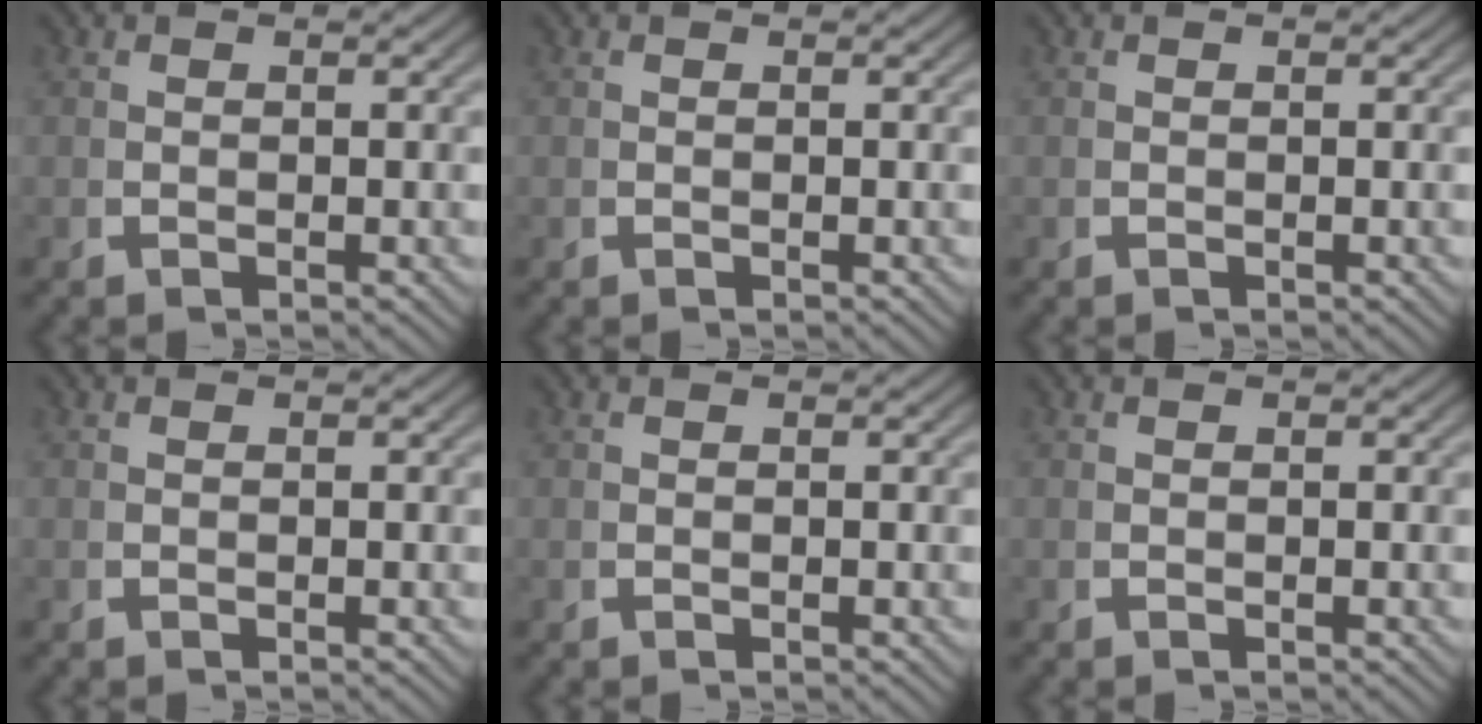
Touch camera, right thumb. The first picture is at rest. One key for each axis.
{"total": 0.0}
{"total": 0.0}
{"total": 0.0}
{"total": 0.0}
{"total": 0.0}